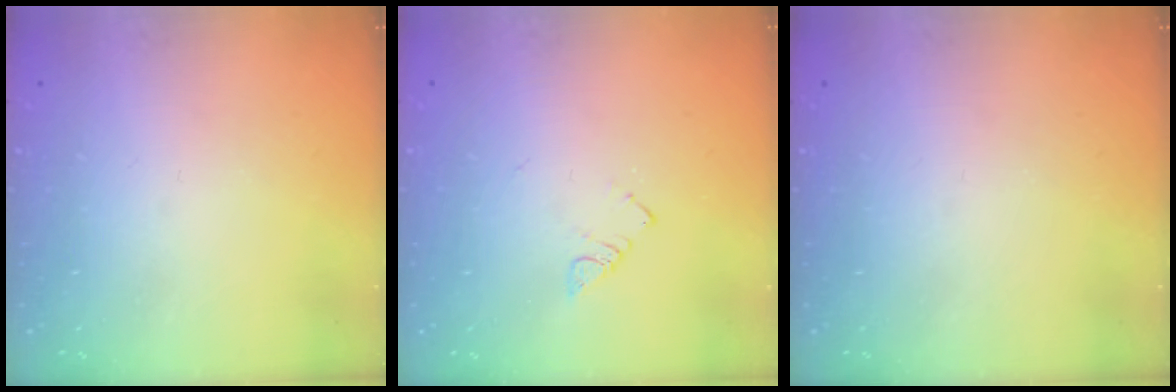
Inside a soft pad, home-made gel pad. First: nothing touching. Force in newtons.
{"total": 2.7, "press": 2.7, "slide": 0.4}
{"total": 0.0}